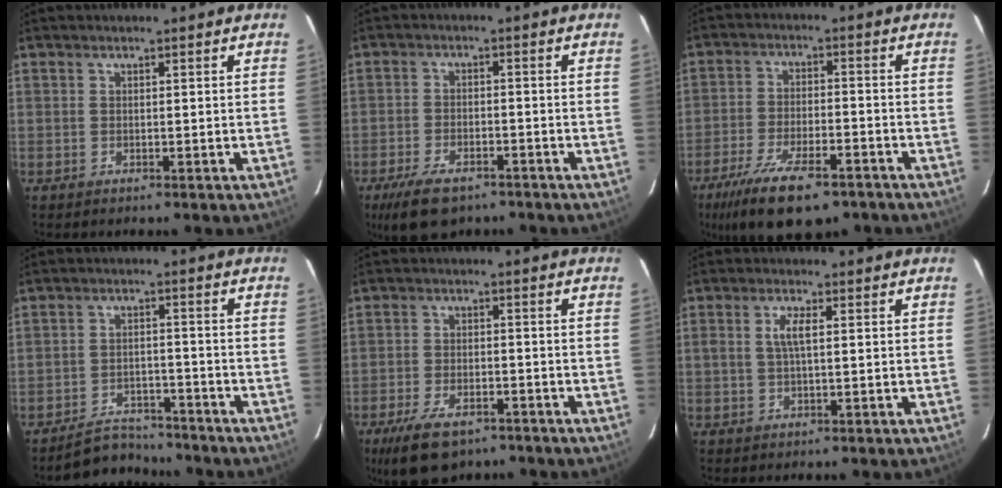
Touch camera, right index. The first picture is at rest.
{"total": 9.6, "force": [-6.8, 4.2, 5.3], "torque": [-0.129, -0.013, -0.116]}
{"total": 15.9, "force": [-10.9, 5.7, 10.1], "torque": [-0.214, -0.033, -0.181]}
{"total": 7.6, "force": [-7.0, 2.8, 0.8], "torque": [-0.040, 0.015, -0.103]}
{"total": 10.6, "force": [-7.2, 4.9, 6.0], "torque": [-0.140, -0.014, -0.122]}
{"total": 3.1, "force": [0.4, 0.8, 3.0], "torque": [-0.059, 0.004, 0.008]}